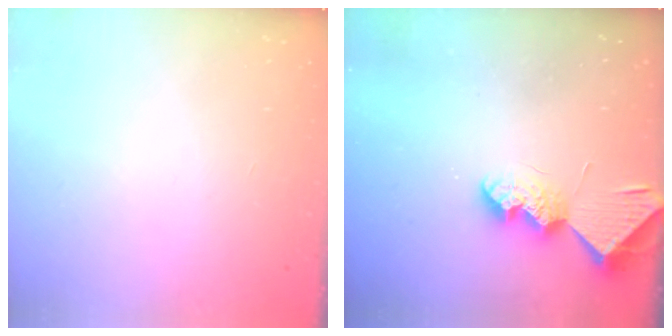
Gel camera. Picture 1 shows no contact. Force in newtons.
{"total": 9.6, "press": 9.6, "slide": 0.2}